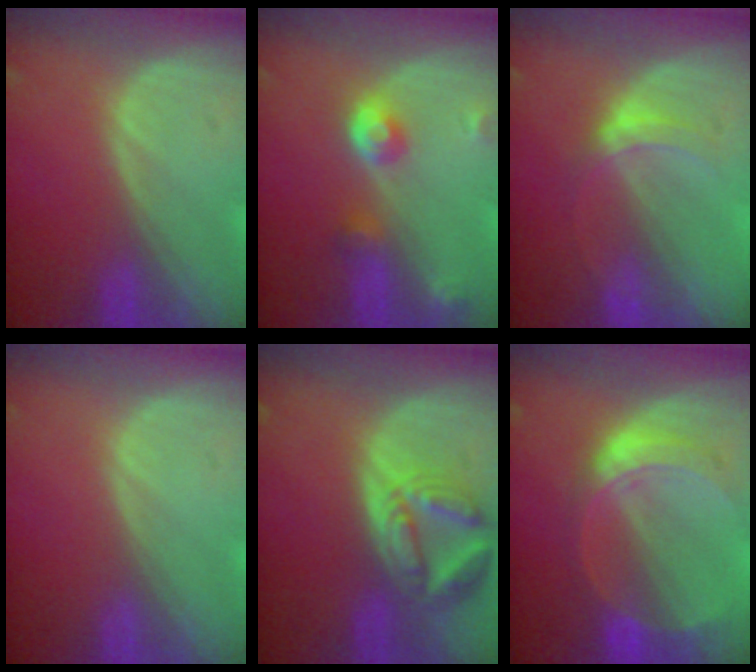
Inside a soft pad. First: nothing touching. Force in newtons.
{"total": 4.8, "press": 4.3, "slide": 2.1}
{"total": 3.7, "press": 3.3, "slide": 1.7}
{"total": 0.0}
{"total": 8.0, "press": 7.1, "slide": 3.7}
{"total": 7.6, "press": 6.7, "slide": 3.5}